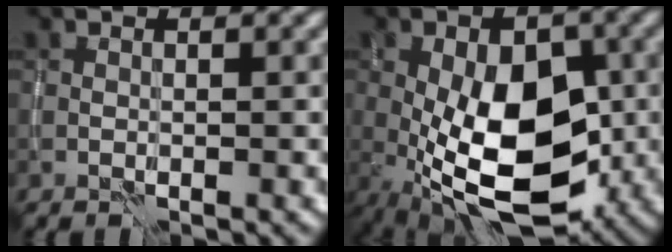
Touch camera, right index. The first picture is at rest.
{"total": 11.5, "force": [-2.2, 6.4, 9.3], "torque": [-0.175, -0.019, -0.033]}